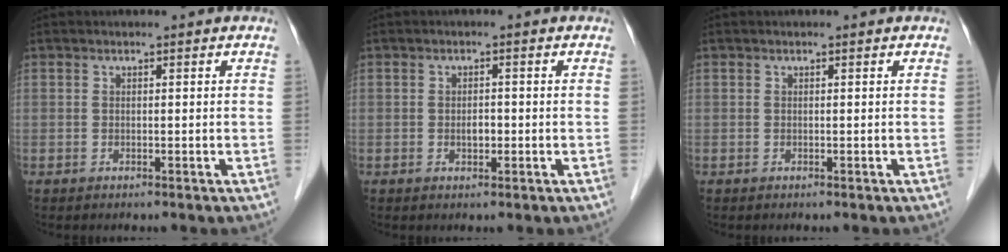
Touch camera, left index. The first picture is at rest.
{"total": 1.6, "force": [-0.4, 0.9, 1.2], "torque": [-0.021, 0.001, -0.005]}
{"total": 0.0}